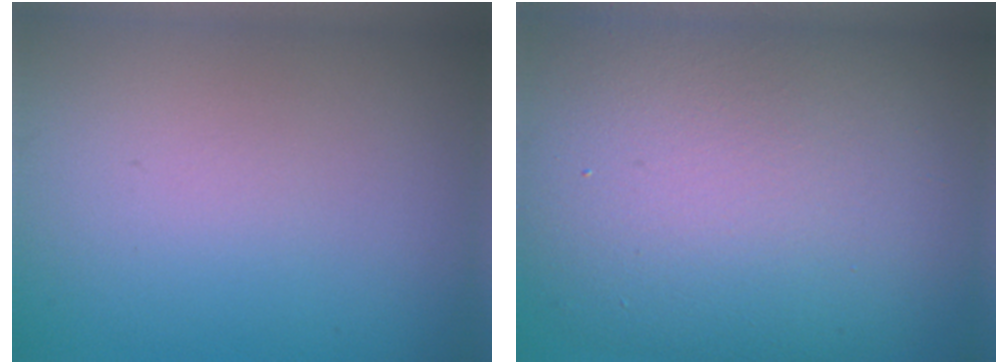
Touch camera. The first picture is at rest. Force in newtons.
{"total": 13.8, "press": 13.8, "slide": 0.7}